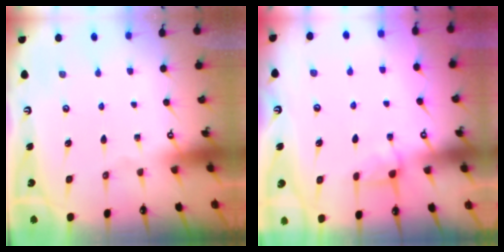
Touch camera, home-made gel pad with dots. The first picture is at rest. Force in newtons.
{"total": 1.7, "press": 1.6, "slide": 0.7}